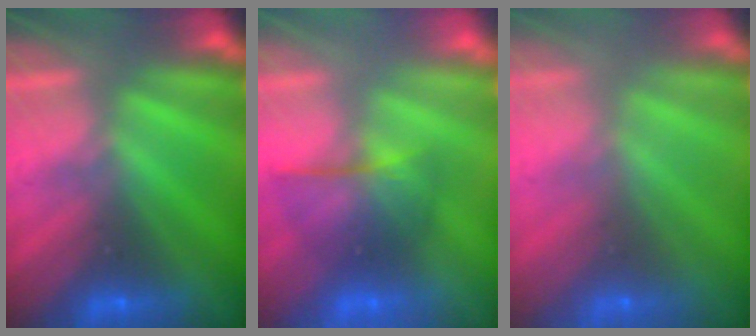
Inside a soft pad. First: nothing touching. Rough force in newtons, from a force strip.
{"total": 2.2}
{"total": 8.3}